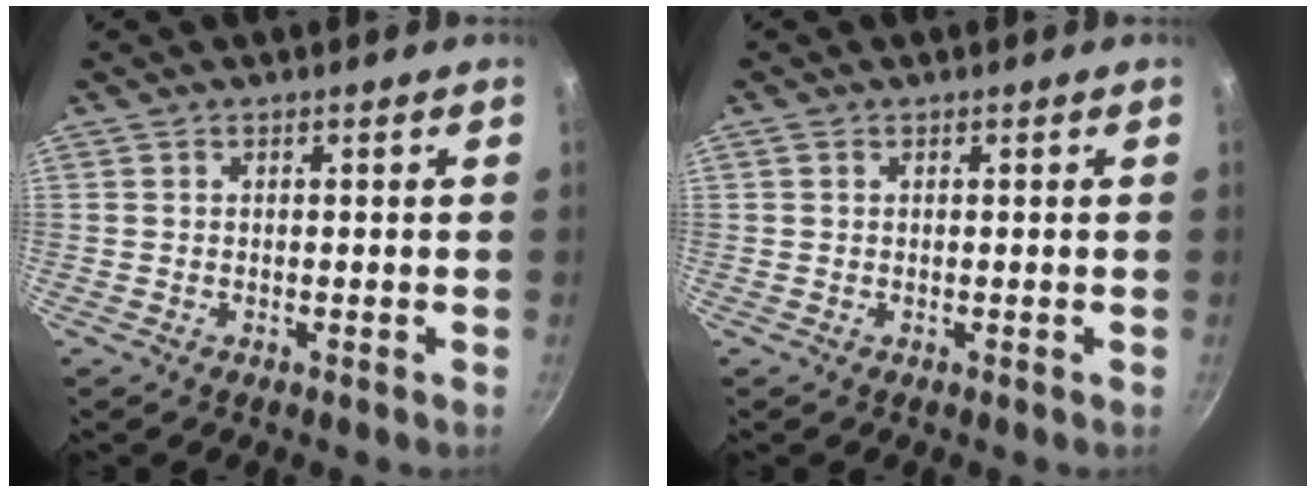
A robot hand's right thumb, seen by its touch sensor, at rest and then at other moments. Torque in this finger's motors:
{"motor_torque": [-0.11, 0.07, -0.38, 0.17, -0.04]}